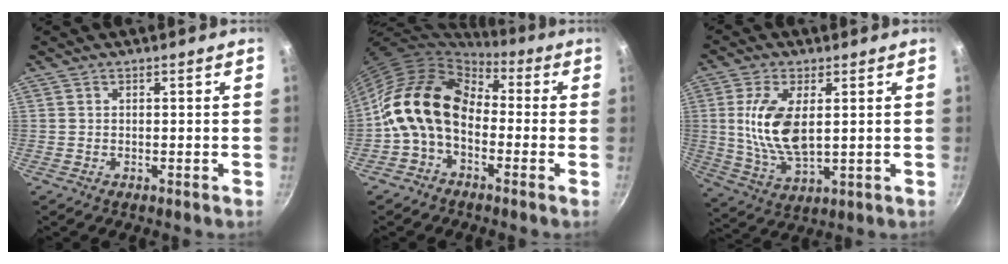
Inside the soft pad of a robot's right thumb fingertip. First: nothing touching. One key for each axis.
{"total": 14.3, "fx": -0.7, "fy": 10.2, "fz": 10.0, "tx": -0.155, "ty": 0.034, "tz": -0.033}
{"total": 11.9, "fx": 1.7, "fy": 5.7, "fz": 10.2, "tx": -0.198, "ty": -0.010, "tz": 0.039}